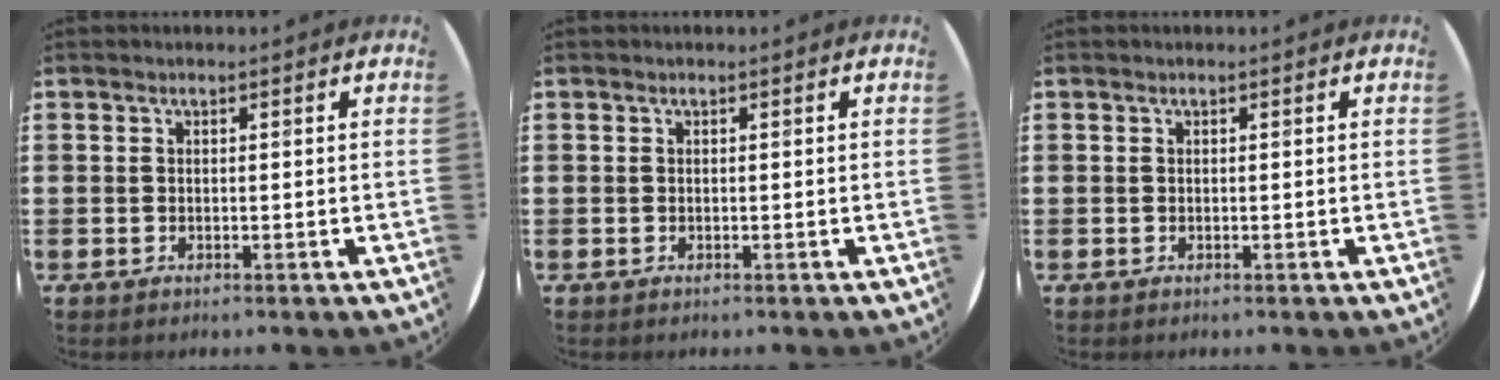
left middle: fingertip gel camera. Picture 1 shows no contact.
{"total": 0.0}
{"total": 0.0}